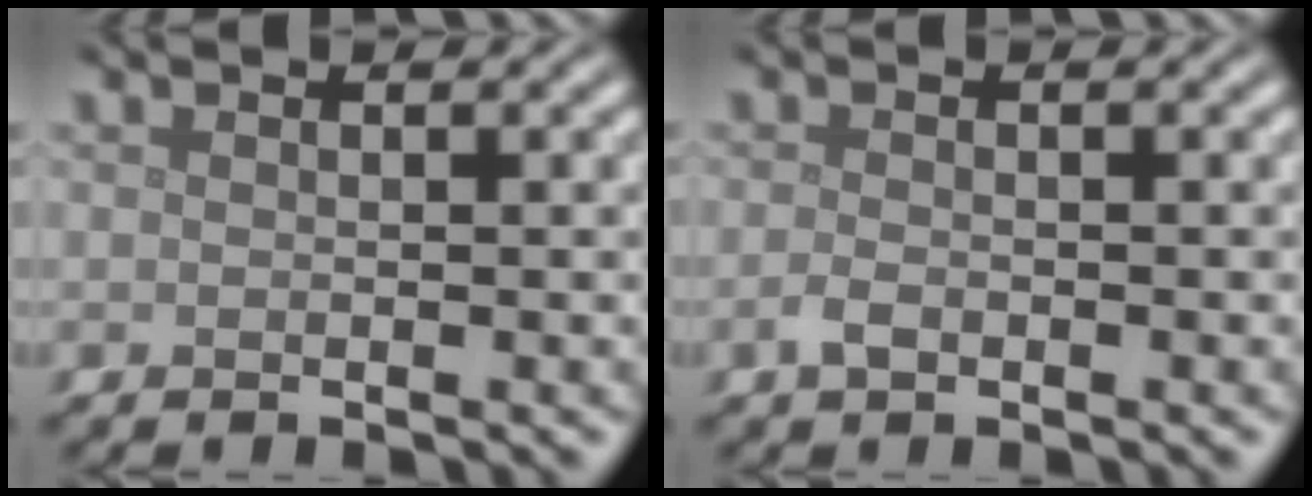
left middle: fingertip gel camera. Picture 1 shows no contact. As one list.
[{"total": 1.2, "force": [-0.5, 0.6, 0.9], "torque": [-0.021, -0.002, -0.012]}]